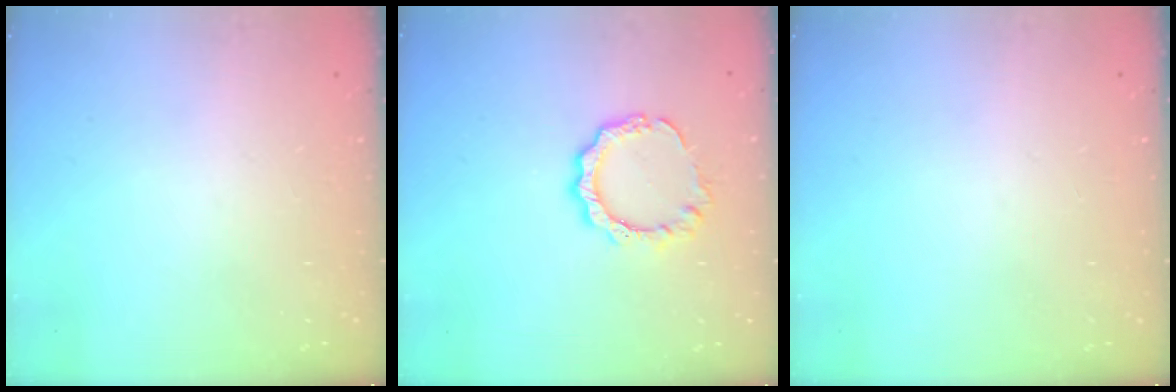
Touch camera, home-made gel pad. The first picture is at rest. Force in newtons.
{"total": 8.8, "press": 8.8, "slide": 0.8}
{"total": 0.0}